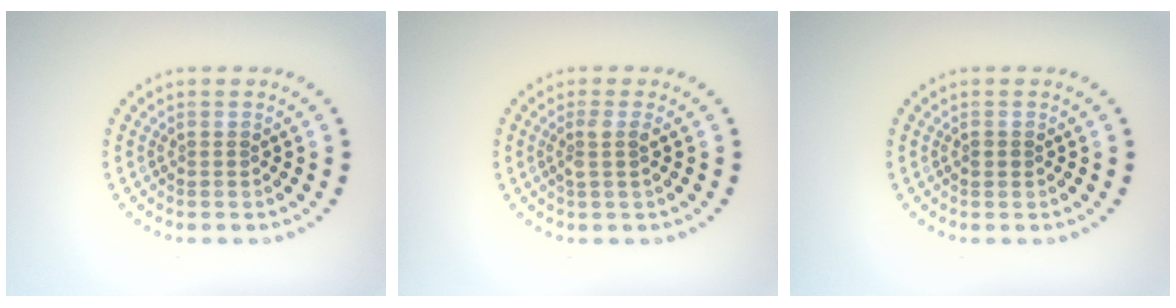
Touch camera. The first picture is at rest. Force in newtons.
{"total": 1.6, "press": 1.3, "slide": 0.9}
{"total": 0.9, "press": 0.9, "slide": 0.3}